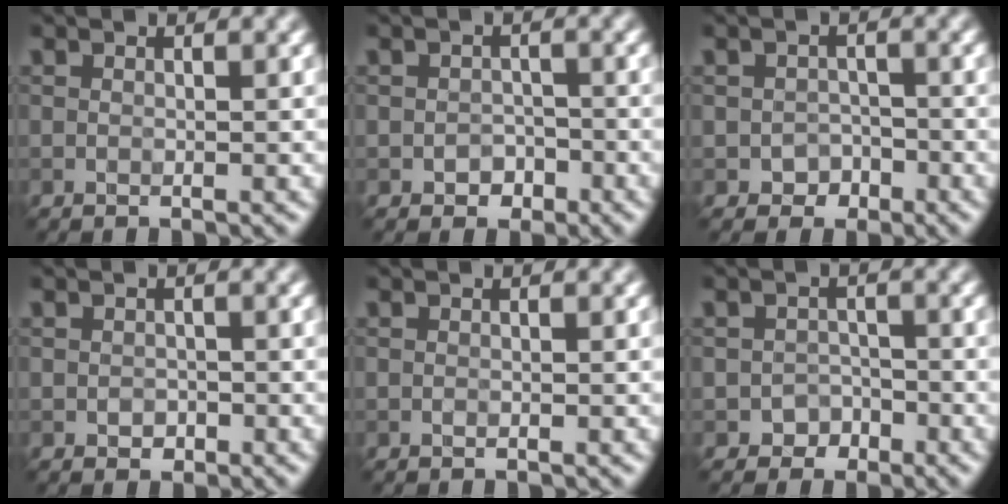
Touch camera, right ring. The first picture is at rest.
{"total": 1.5, "force": [-0.7, 1.2, 0.3], "torque": [0.003, 0.001, -0.016]}
{"total": 1.6, "force": [-0.9, 1.4, 0.1], "torque": [0.013, 0.004, -0.020]}
{"total": 0.9, "force": [-0.3, 0.8, 0.3], "torque": [-0.001, -0.003, -0.008]}
{"total": 0.0}
{"total": 1.9, "force": [-1.2, 1.5, -0.2], "torque": [0.018, 0.011, -0.025]}